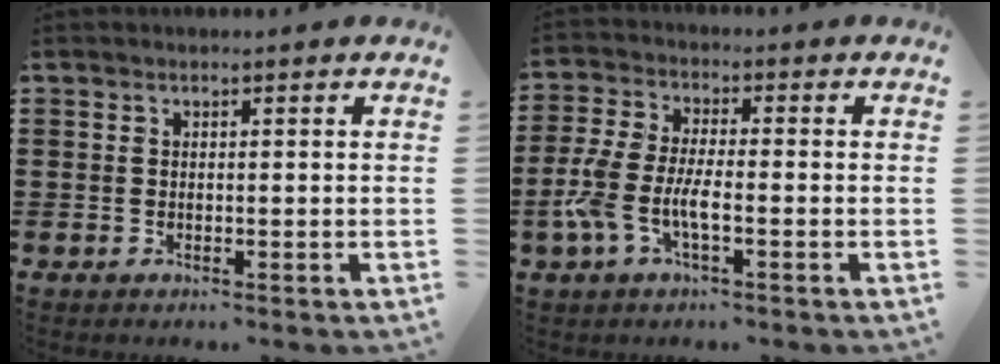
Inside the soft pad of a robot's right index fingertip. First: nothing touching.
{"total": 6.3, "force": [-2.5, 2.1, 5.4], "torque": [-0.134, -0.011, -0.054]}